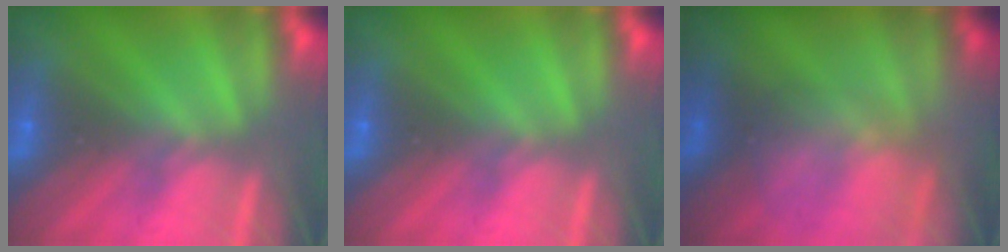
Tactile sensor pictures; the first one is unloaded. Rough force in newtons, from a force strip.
{"total": 0.0}
{"total": 7.6}